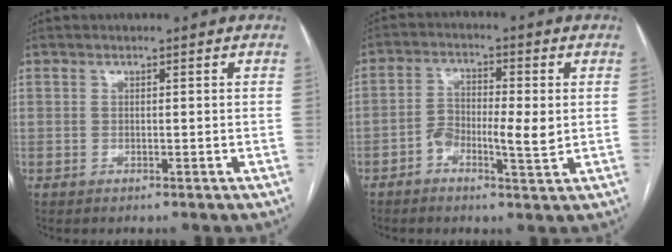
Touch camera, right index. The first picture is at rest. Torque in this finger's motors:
{"motor_torque": [0.18, 0.27, 0.01, 0.03]}